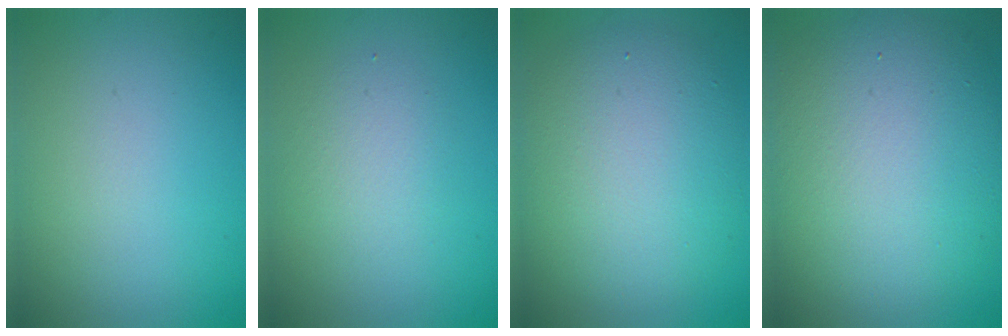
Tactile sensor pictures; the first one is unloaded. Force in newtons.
{"total": 2.2, "press": 2.2, "slide": 0.2}
{"total": 8.0, "press": 7.9, "slide": 0.7}
{"total": 11.8, "press": 11.7, "slide": 1.0}